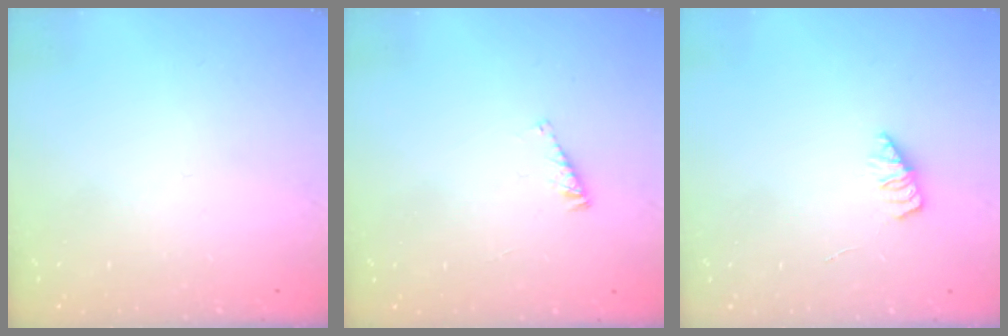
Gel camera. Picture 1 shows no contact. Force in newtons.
{"total": 2.5, "press": 2.4, "slide": 0.4}
{"total": 2.2, "press": 2.1, "slide": 0.3}